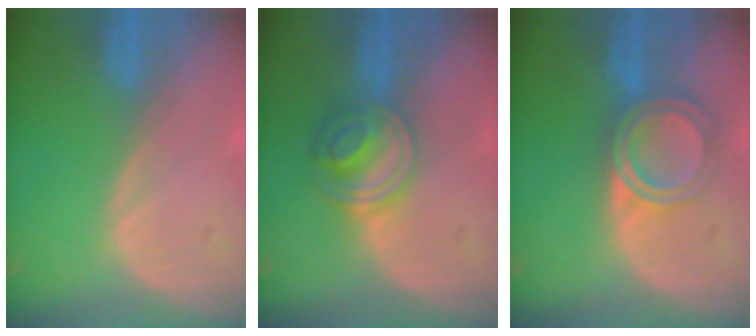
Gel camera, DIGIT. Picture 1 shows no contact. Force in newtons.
{"total": 5.8, "press": 5.5, "slide": 1.9}
{"total": 6.4, "press": 5.4, "slide": 3.4}